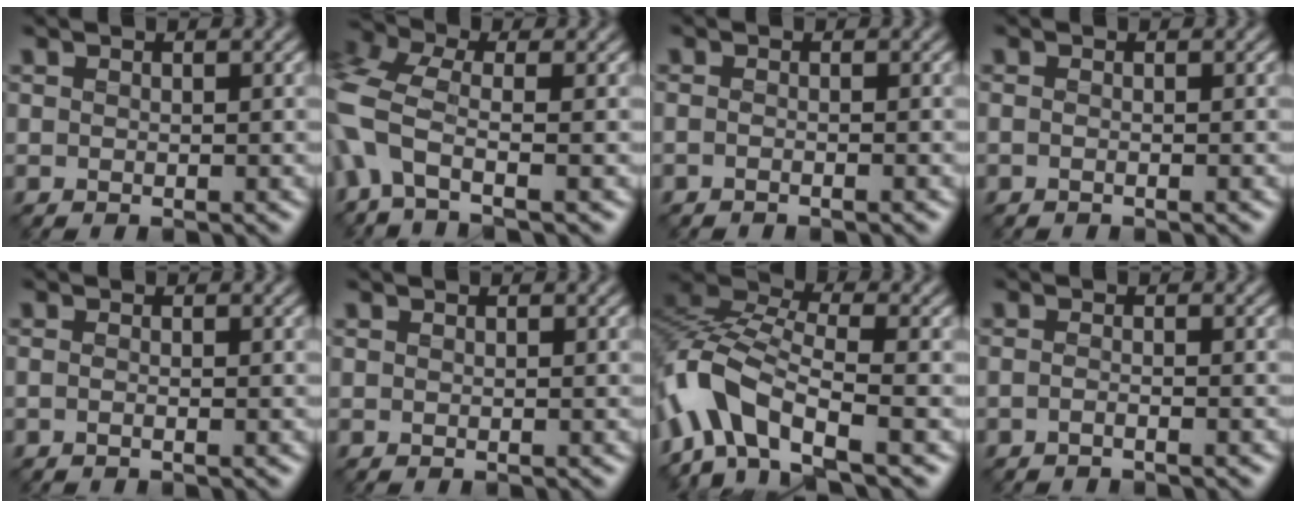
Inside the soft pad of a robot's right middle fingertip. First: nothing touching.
{"total": 7.6, "force": [-2.5, 4.0, 6.0], "torque": [-0.177, -0.003, -0.063]}
{"total": 0.8, "force": [-0.8, 0.0, 0.4], "torque": [-0.006, -0.004, -0.018]}
{"total": 0.5, "force": [-0.5, -0.1, 0.2], "torque": [-0.005, -0.001, -0.013]}
{"total": 0.6, "force": [-0.5, -0.1, 0.2], "torque": [-0.007, -0.002, -0.014]}
{"total": 0.0}
{"total": 7.9, "force": [-4.8, 3.3, 5.3], "torque": [-0.110, 0.007, -0.111]}
{"total": 1.0, "force": [-0.9, 0.1, 0.5], "torque": [-0.005, -0.004, -0.022]}